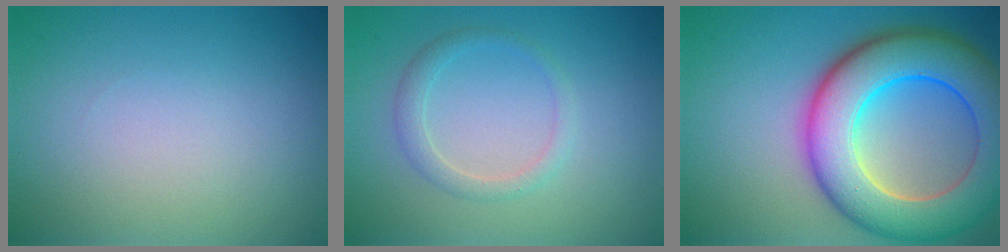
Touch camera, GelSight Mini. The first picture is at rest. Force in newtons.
{"total": 1.7, "press": 1.7, "slide": 0.0}
{"total": 11.6, "press": 11.6, "slide": 0.5}